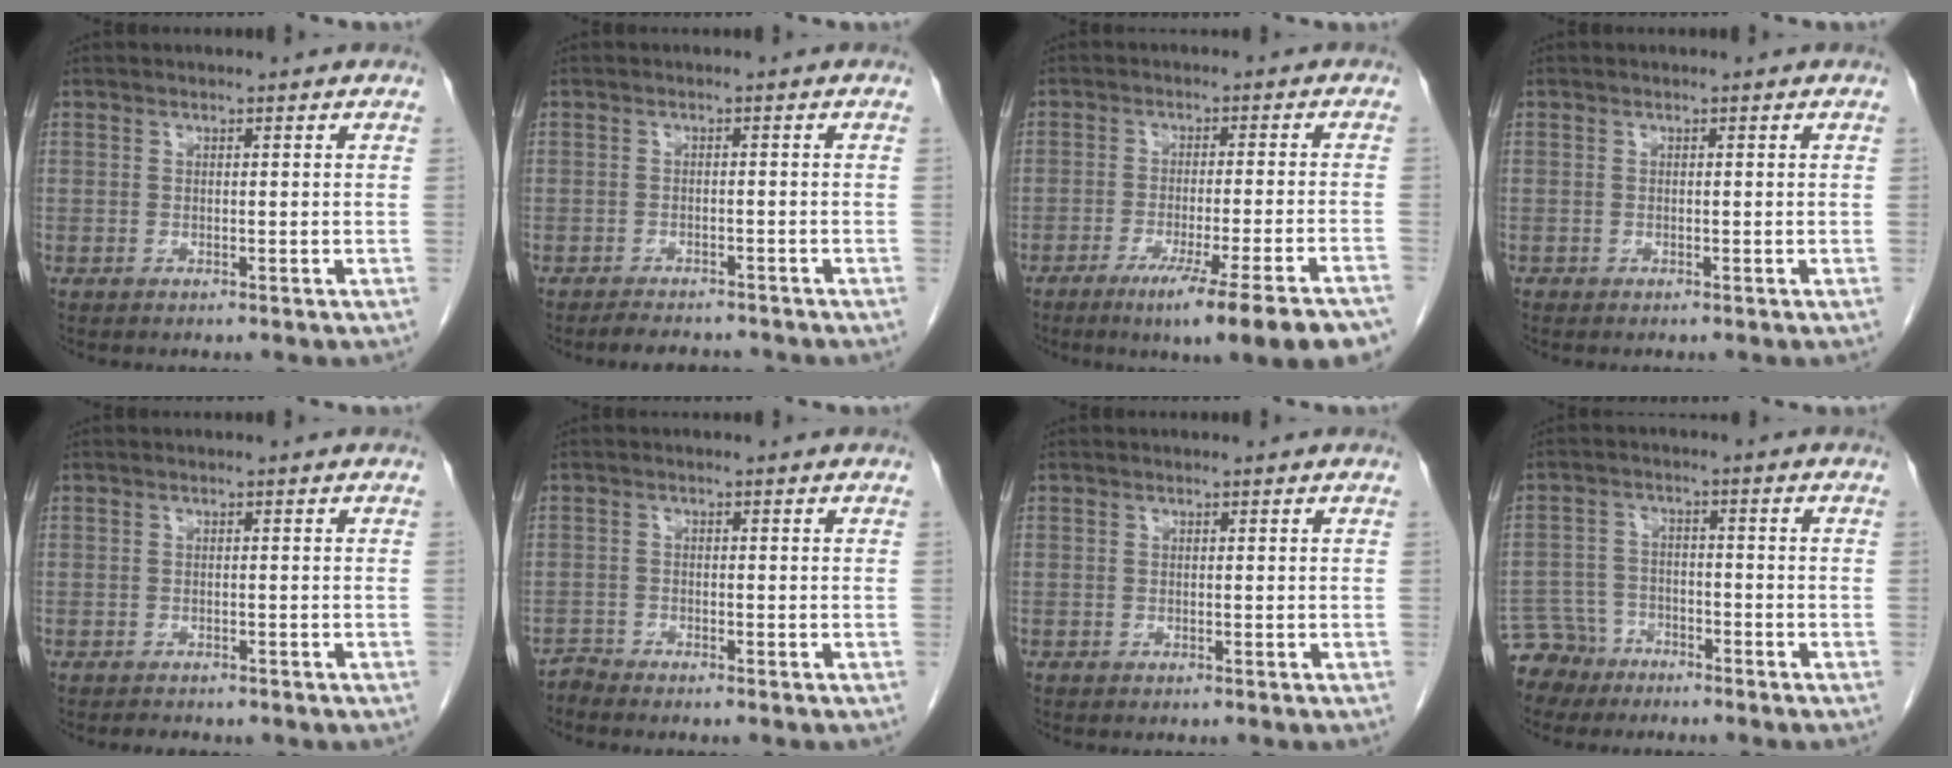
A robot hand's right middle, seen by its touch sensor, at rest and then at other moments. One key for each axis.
{"total": 4.8, "fx": -4.4, "fy": 1.3, "fz": 1.3, "tx": -0.015, "ty": -0.006, "tz": -0.063}
{"total": 16.8, "fx": -12.6, "fy": -0.3, "fz": 11.1, "tx": -0.101, "ty": -0.024, "tz": -0.180}
{"total": 0.0}
{"total": 2.8, "fx": -2.3, "fy": 1.2, "fz": 1.1, "tx": -0.022, "ty": -0.004, "tz": -0.020}
{"total": 1.6, "fx": -1.5, "fy": -0.2, "fz": -0.6, "tx": 0.017, "ty": -0.008, "tz": -0.031}
{"total": 0.0}
{"total": 6.0, "fx": -4.9, "fy": 3.4, "fz": -0.3, "tx": 0.004, "ty": -0.003, "tz": -0.094}